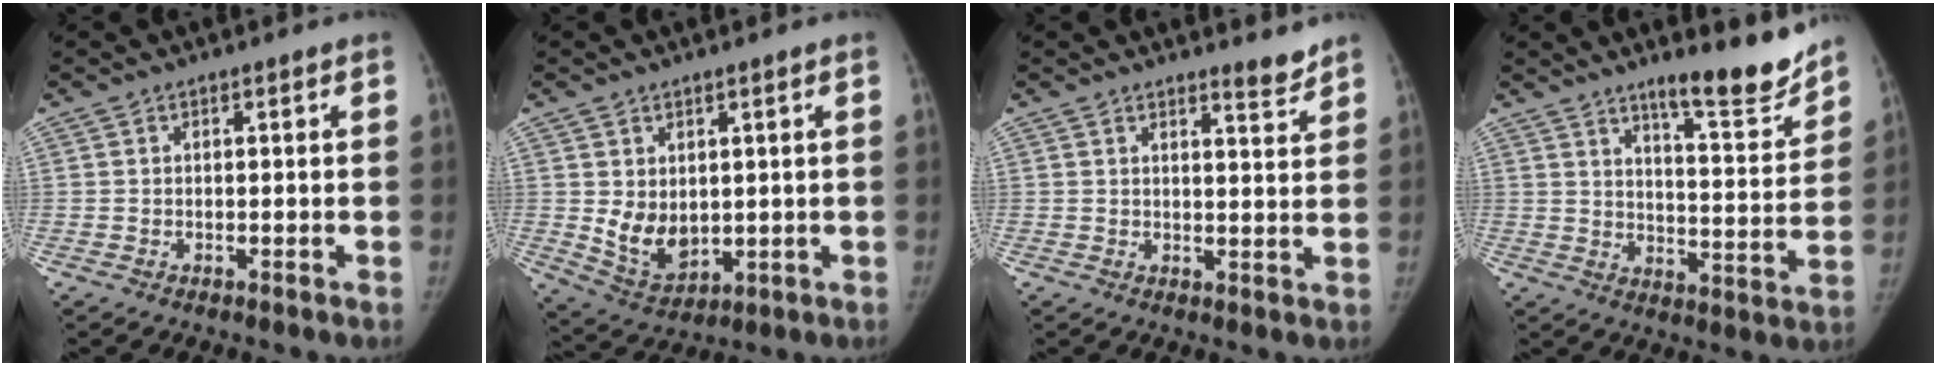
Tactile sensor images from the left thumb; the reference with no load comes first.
{"total": 7.7, "force": [1.0, 5.5, 5.2], "torque": [-0.068, -0.023, 0.043]}
{"total": 3.3, "force": [3.0, 0.3, 1.2], "torque": [-0.009, -0.032, 0.044]}
{"total": 12.9, "force": [10.5, 2.0, 7.3], "torque": [-0.076, -0.081, 0.159]}